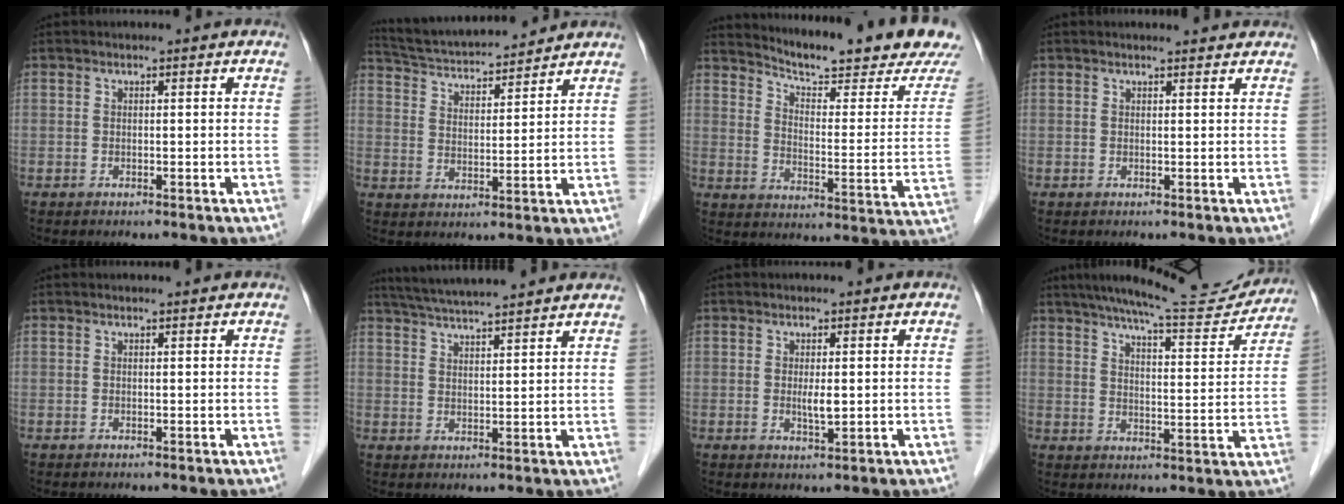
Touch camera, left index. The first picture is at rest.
{"total": 14.1, "force": [13.1, 1.7, 4.8], "torque": [-0.090, 0.024, 0.216]}
{"total": 20.3, "force": [18.8, 0.2, 7.6], "torque": [-0.122, -0.085, 0.242]}
{"total": 2.6, "force": [2.6, 0.3, 0.5], "torque": [-0.012, 0.005, 0.027]}
{"total": 1.0, "force": [1.0, 0.0, 0.3], "torque": [-0.009, 0.007, 0.014]}
{"total": 12.9, "force": [11.6, 0.2, 5.7], "torque": [-0.101, 0.032, 0.166]}
{"total": 2.0, "force": [0.2, 0.4, 2.0], "torque": [-0.040, -0.005, 0.006]}
{"total": 16.7, "force": [15.4, 1.5, 6.2], "torque": [-0.096, -0.014, 0.208]}